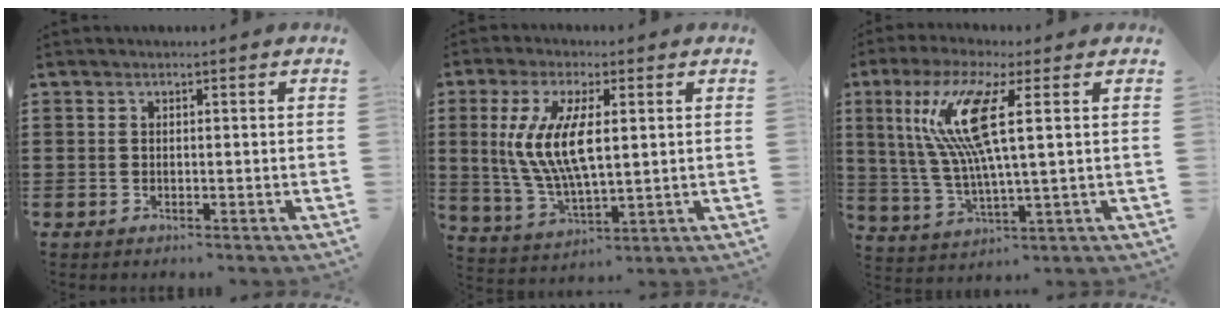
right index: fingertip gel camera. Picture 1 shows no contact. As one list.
[{"total": 10.1, "force": [1.5, 3.8, 9.2], "torque": [-0.213, -0.002, 0.017]}, {"total": 11.7, "force": [3.3, 1.2, 11.2], "torque": [-0.253, -0.015, 0.043]}]